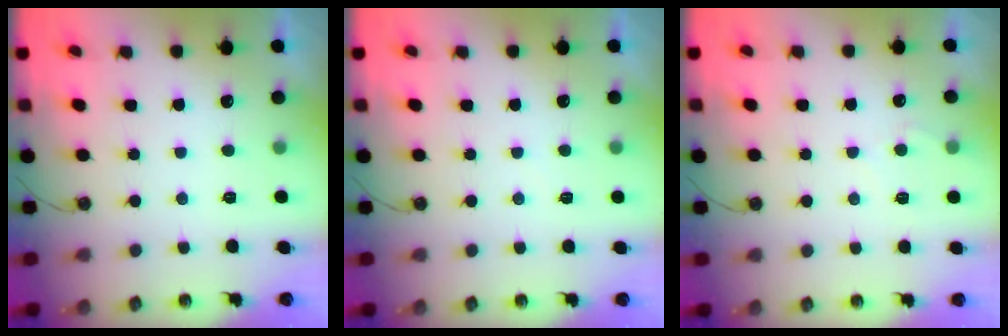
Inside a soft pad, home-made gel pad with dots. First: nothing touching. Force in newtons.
{"total": 3.6, "press": 3.6, "slide": 0.4}
{"total": 4.9, "press": 4.8, "slide": 0.6}